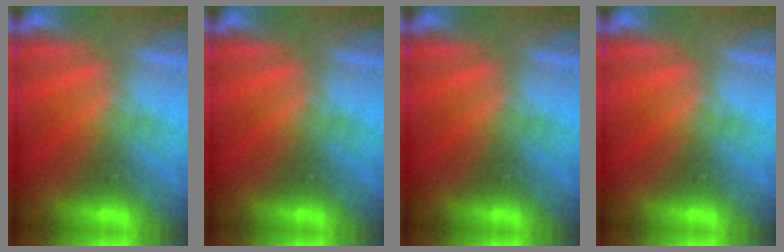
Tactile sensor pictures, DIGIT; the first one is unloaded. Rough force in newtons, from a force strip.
{"total": 0.0}
{"total": 0.0}
{"total": 0.0}